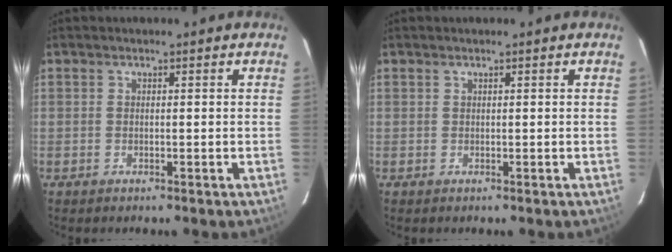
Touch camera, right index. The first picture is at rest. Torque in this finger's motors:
{"motor_torque": [-0.17, -0.15, -0.08, 0.00]}